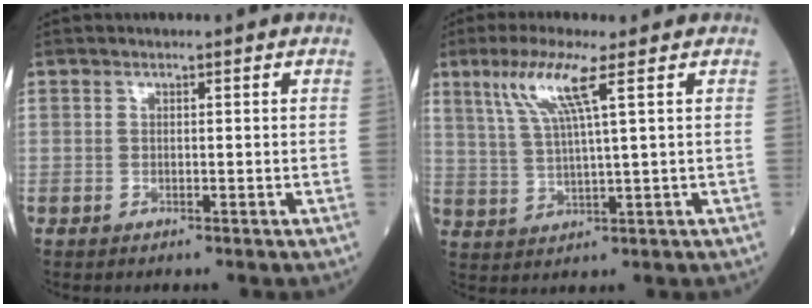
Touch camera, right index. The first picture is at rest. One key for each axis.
{"total": 7.8, "fx": 3.9, "fy": -0.2, "fz": 6.8, "tx": -0.145, "ty": 0.005, "tz": 0.082}